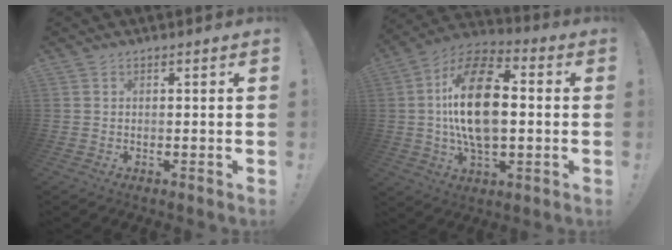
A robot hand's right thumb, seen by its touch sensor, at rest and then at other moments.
{"total": 20.9, "force": [0.9, 11.7, 17.3], "torque": [-0.311, 0.004, 0.007]}